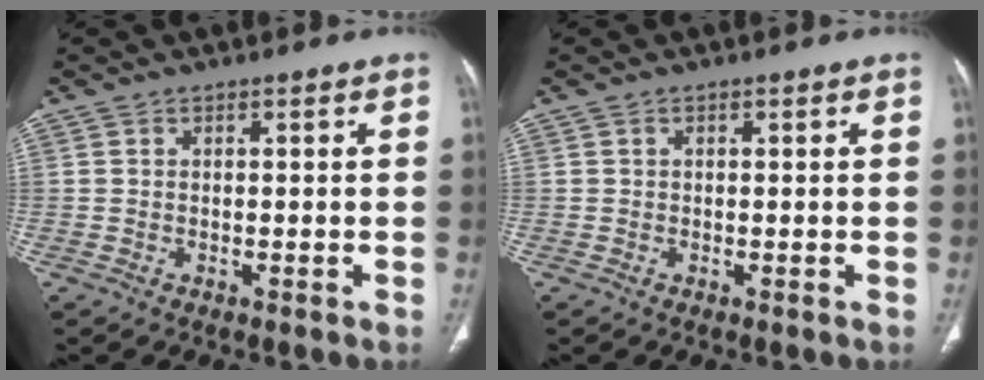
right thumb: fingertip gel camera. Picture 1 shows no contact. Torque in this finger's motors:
{"motor_torque": [-0.23, 0.04, -0.73, 0.26, 0.16]}